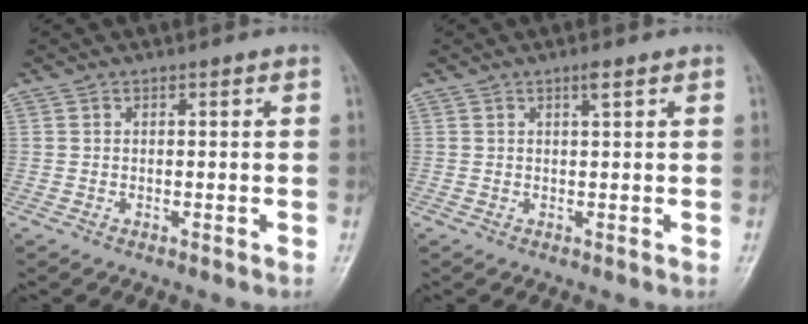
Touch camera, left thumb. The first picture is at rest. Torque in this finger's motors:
{"motor_torque": [0.12, -0.01, 0.45, -0.16, 0.00]}